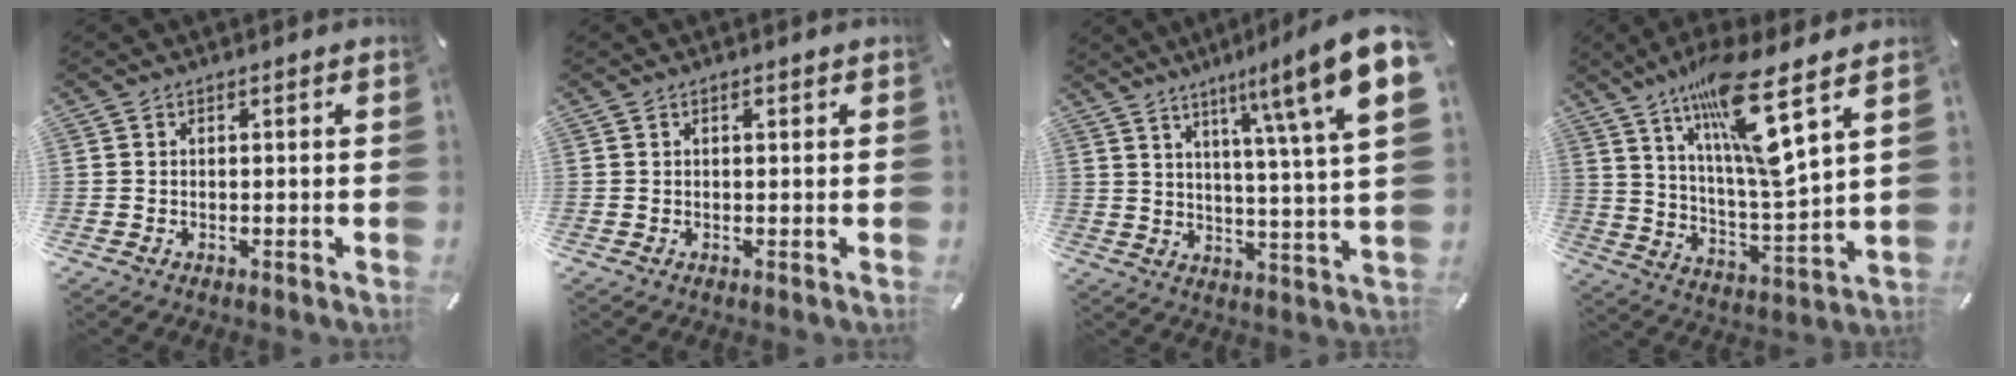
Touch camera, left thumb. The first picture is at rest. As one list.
[{"total": 0.6, "force": [0.2, 0.3, 0.4], "torque": [-0.009, 0.001, 0.004]}, {"total": 16.1, "force": [8.4, 2.1, 13.6], "torque": [-0.202, -0.054, 0.117]}, {"total": 17.3, "force": [11.0, 2.1, 13.2], "torque": [-0.253, -0.066, 0.170]}]